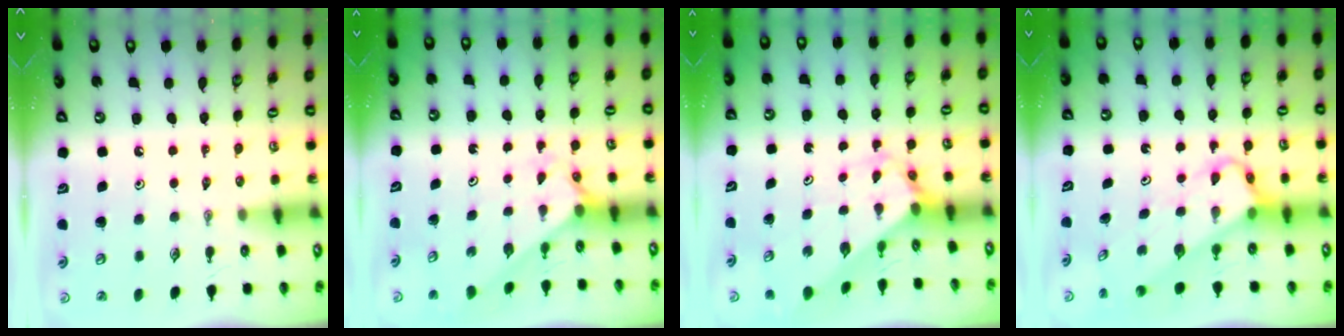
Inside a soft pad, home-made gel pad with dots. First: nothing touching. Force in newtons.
{"total": 1.9, "press": 1.9, "slide": 0.2}
{"total": 2.4, "press": 2.4, "slide": 0.2}
{"total": 3.8, "press": 3.8, "slide": 0.2}